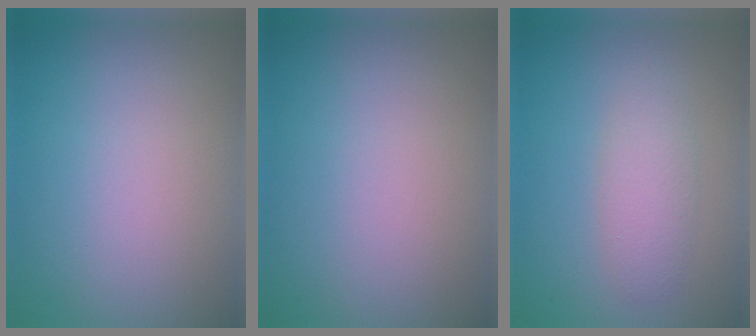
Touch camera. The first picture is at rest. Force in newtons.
{"total": 0.0}
{"total": 2.6, "press": 2.6, "slide": 0.2}